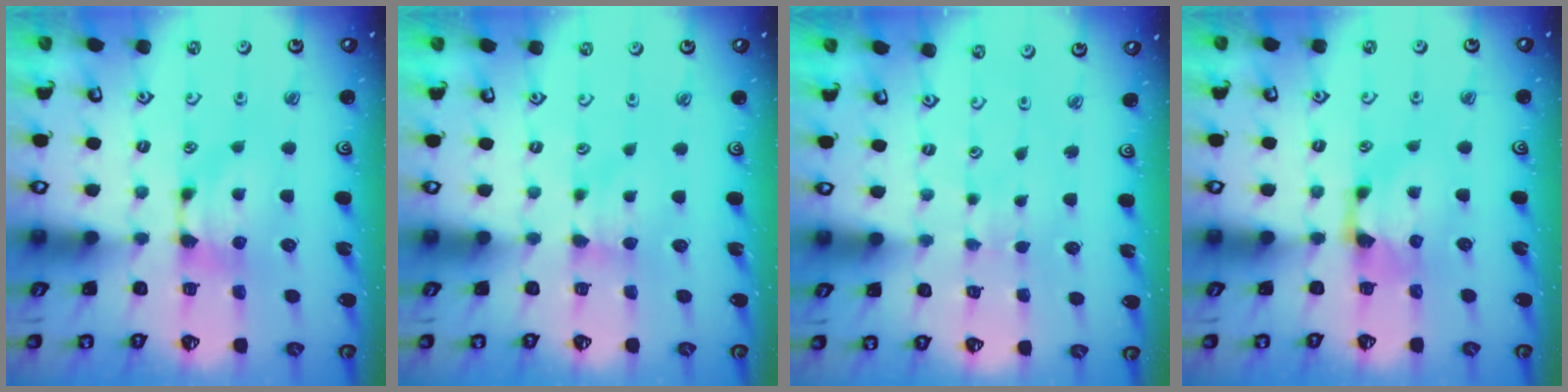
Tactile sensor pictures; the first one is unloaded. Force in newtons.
{"total": 1.7, "press": 1.6, "slide": 0.4}
{"total": 3.6, "press": 3.6, "slide": 0.1}
{"total": 0.6, "press": 0.1, "slide": 0.6}